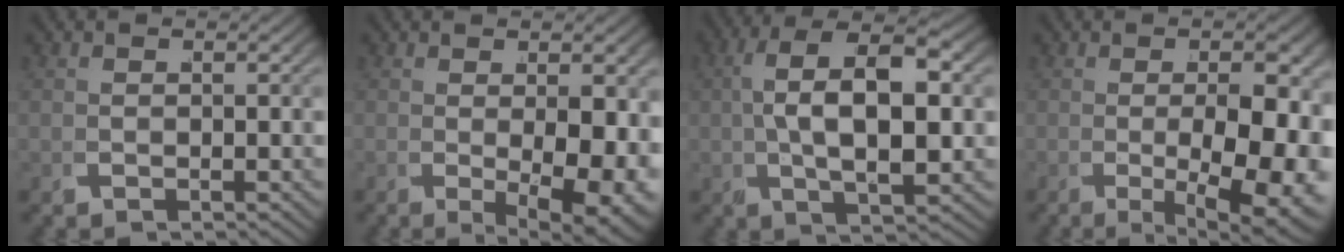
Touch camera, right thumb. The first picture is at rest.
{"total": 7.2, "force": [-0.5, 3.4, 6.4], "torque": [-0.103, -0.016, 0.004]}
{"total": 8.2, "force": [2.2, 3.0, 7.3], "torque": [-0.134, 0.002, 0.041]}
{"total": 9.9, "force": [-1.3, 4.8, 8.6], "torque": [-0.132, -0.029, -0.001]}